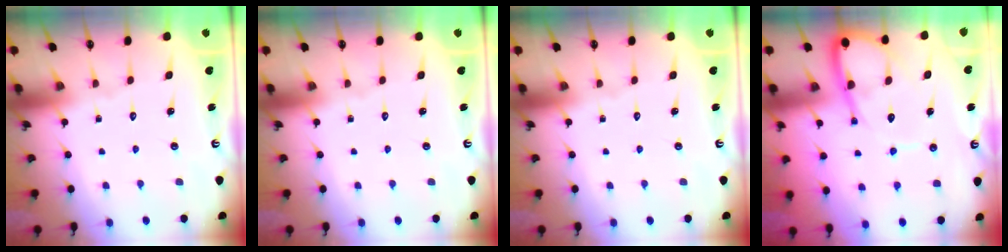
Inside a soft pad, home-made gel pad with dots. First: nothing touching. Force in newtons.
{"total": 0.0}
{"total": 0.0}
{"total": 10.4, "press": 10.3, "slide": 1.2}